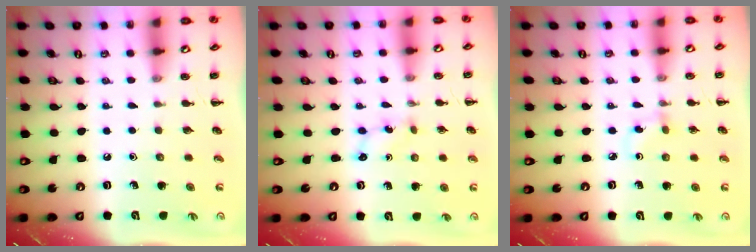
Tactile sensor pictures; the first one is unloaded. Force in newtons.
{"total": 1.7, "press": 1.6, "slide": 0.6}
{"total": 3.0, "press": 2.8, "slide": 1.2}